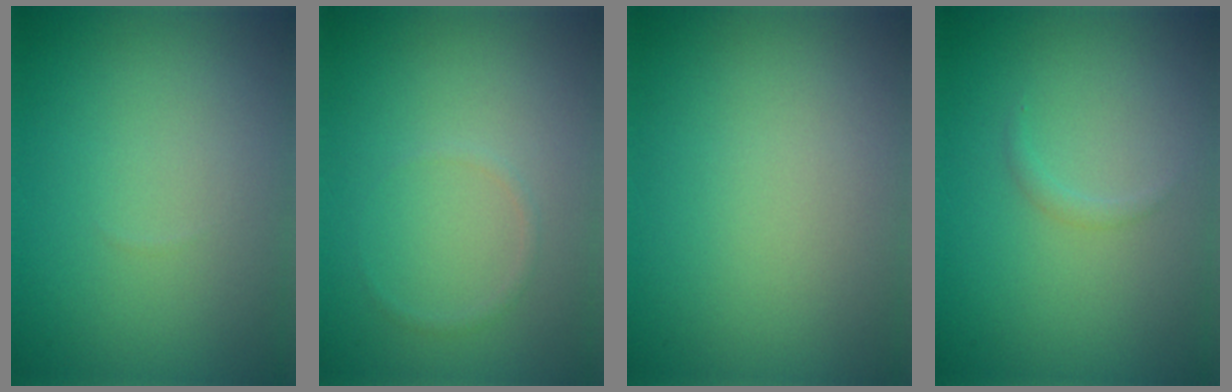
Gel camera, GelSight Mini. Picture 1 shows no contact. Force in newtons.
{"total": 0.7, "press": 0.7, "slide": 0.0}
{"total": 0.0}
{"total": 0.7, "press": 0.7, "slide": 0.1}